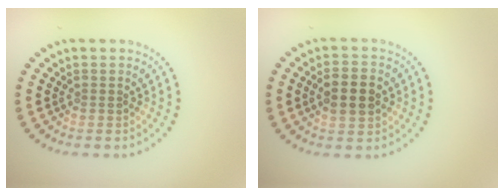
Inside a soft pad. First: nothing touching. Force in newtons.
{"total": 3.6, "press": 3.6, "slide": 0.2}